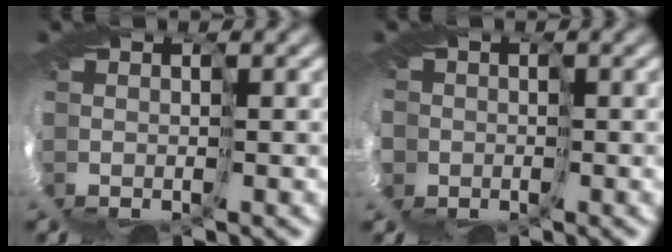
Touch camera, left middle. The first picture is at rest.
{"total": 10.2, "force": [-4.3, 8.9, 2.2], "torque": [-0.088, -0.032, -0.104]}